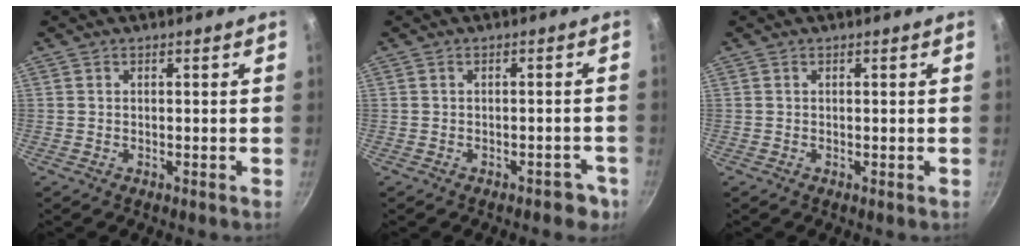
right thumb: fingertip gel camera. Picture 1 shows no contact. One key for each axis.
{"total": 3.5, "fx": -2.1, "fy": 2.1, "fz": 2.0, "tx": 0.000, "ty": 0.028, "tz": -0.006}
{"total": 0.0}